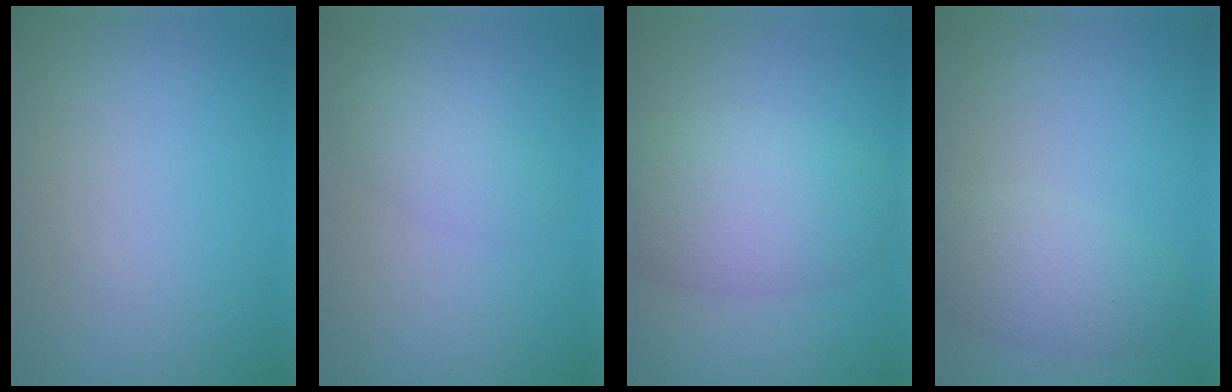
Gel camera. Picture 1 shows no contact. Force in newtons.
{"total": 1.7, "press": 1.7, "slide": 0.1}
{"total": 6.7, "press": 6.7, "slide": 0.5}
{"total": 3.5, "press": 3.5, "slide": 0.2}